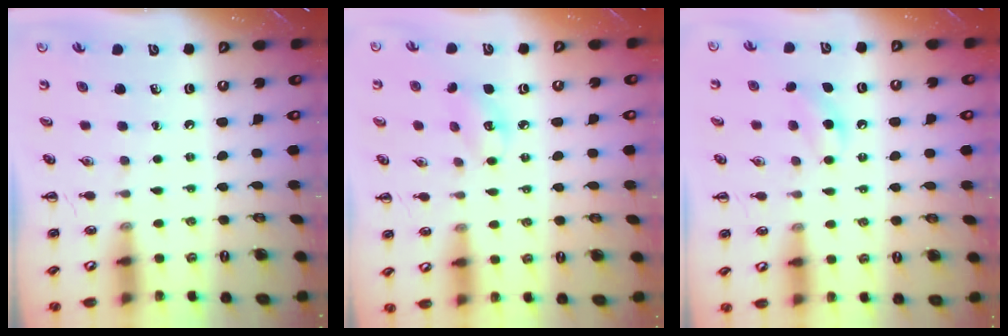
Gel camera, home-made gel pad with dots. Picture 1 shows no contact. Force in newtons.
{"total": 4.9, "press": 4.9, "slide": 0.5}
{"total": 6.6, "press": 6.4, "slide": 1.6}